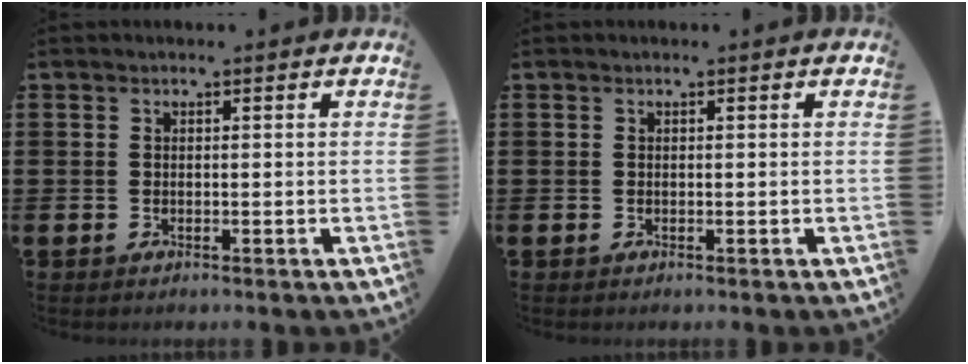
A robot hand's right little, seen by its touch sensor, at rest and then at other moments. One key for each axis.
{"total": 0.0}